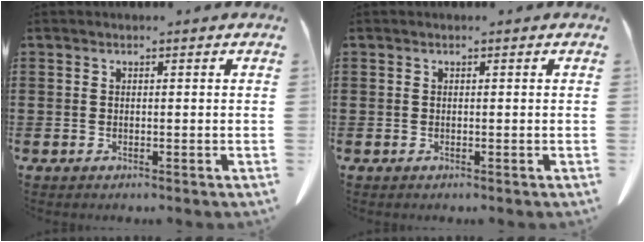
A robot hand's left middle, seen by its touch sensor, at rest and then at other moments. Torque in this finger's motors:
{"motor_torque": [-0.07, -0.07, -0.01, 0.01]}